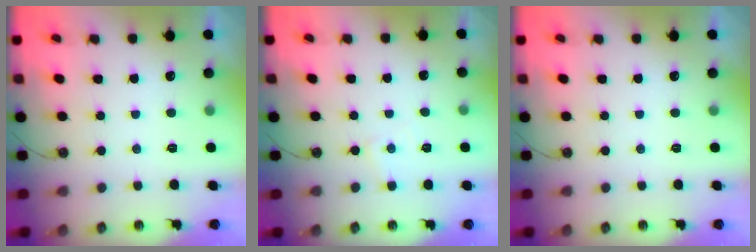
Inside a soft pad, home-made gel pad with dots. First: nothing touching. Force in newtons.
{"total": 3.5, "press": 3.4, "slide": 0.5}
{"total": 0.0}